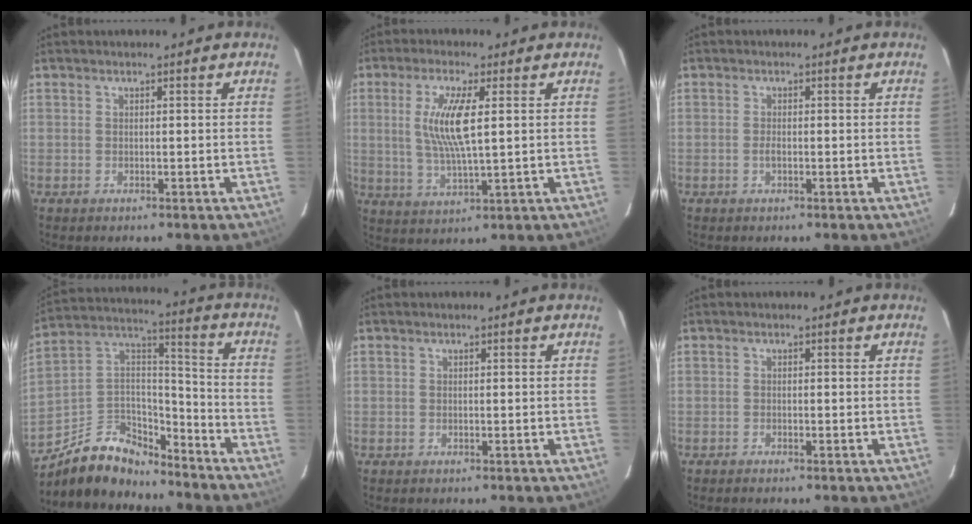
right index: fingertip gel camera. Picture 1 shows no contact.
{"total": 9.0, "force": [1.7, 1.4, 8.7], "torque": [-0.173, -0.004, 0.035]}
{"total": 1.2, "force": [-0.4, 0.5, 1.0], "torque": [-0.020, 0.001, -0.008]}
{"total": 15.7, "force": [-12.0, 7.8, 6.4], "torque": [-0.151, 0.045, -0.199]}
{"total": 0.0}
{"total": 0.5, "force": [-0.5, 0.0, 0.0], "torque": [-0.001, -0.003, -0.010]}